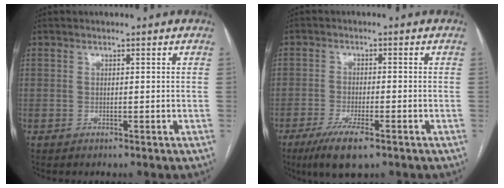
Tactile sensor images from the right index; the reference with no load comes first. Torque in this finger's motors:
{"motor_torque": [0.22, -0.25, 0.10, 0.01]}